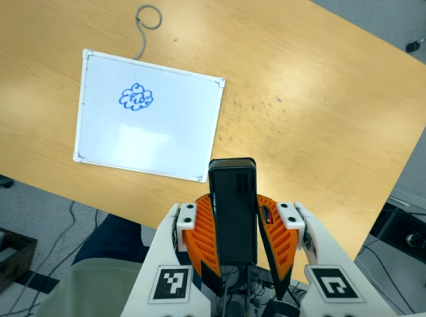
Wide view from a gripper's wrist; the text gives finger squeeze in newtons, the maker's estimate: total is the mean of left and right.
{"total": 9.2, "left": 8.1, "right": 10.2}